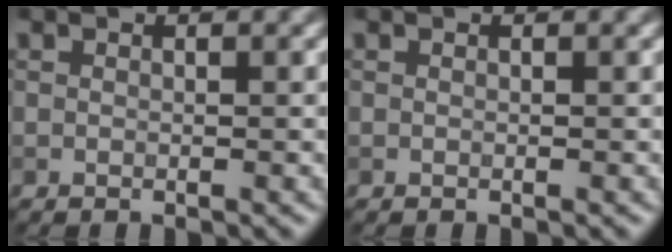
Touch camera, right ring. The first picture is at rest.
{"total": 0.0}